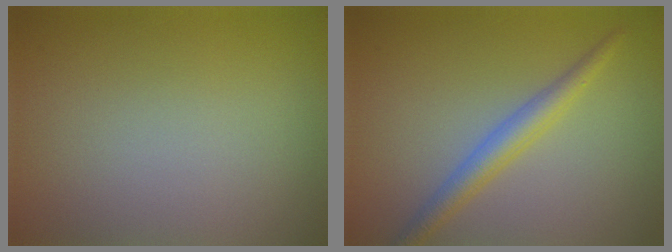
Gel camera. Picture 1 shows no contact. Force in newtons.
{"total": 2.9, "press": 2.9, "slide": 0.0}